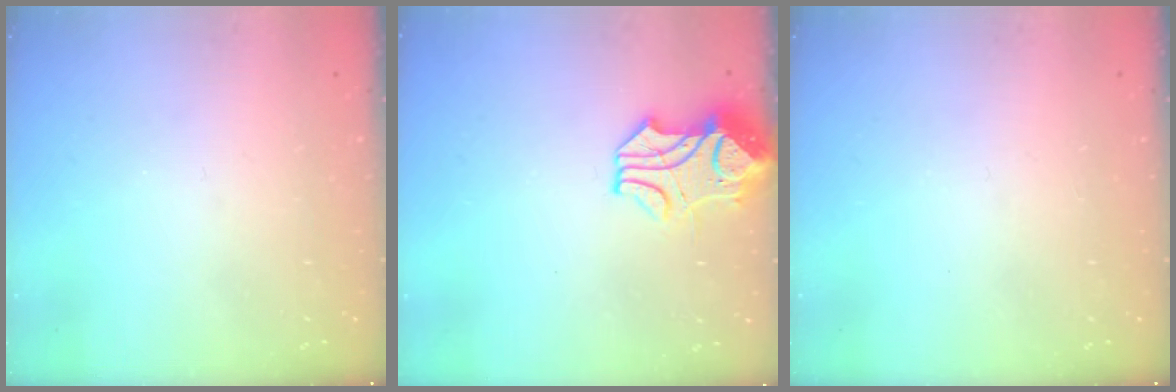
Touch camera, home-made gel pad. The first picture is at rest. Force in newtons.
{"total": 2.2, "press": 1.9, "slide": 1.1}
{"total": 0.0}